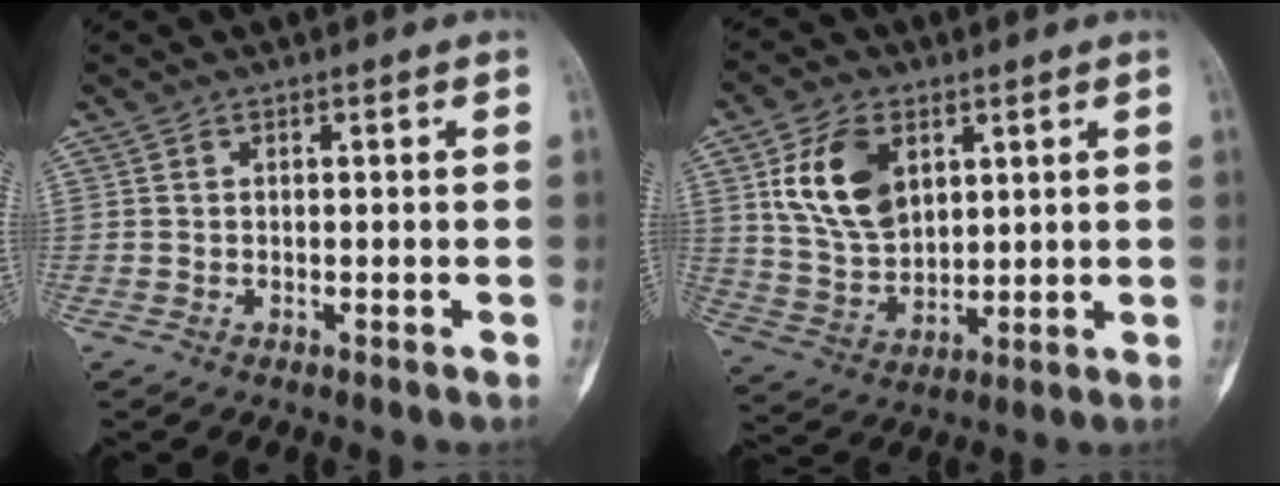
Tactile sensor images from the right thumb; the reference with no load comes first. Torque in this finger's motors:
{"motor_torque": [-0.48, 0.98, 0.51, -0.23, 0.09]}